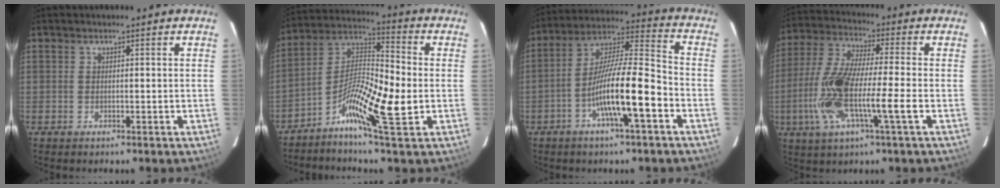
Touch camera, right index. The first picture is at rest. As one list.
[{"total": 13.0, "force": [-4.1, 1.3, 12.3], "torque": [-0.229, 0.003, -0.080]}, {"total": 13.5, "force": [-5.1, 1.1, 12.5], "torque": [-0.229, 0.009, -0.091]}, {"total": 13.8, "force": [-3.6, 1.3, 13.3], "torque": [-0.277, -0.005, -0.074]}]